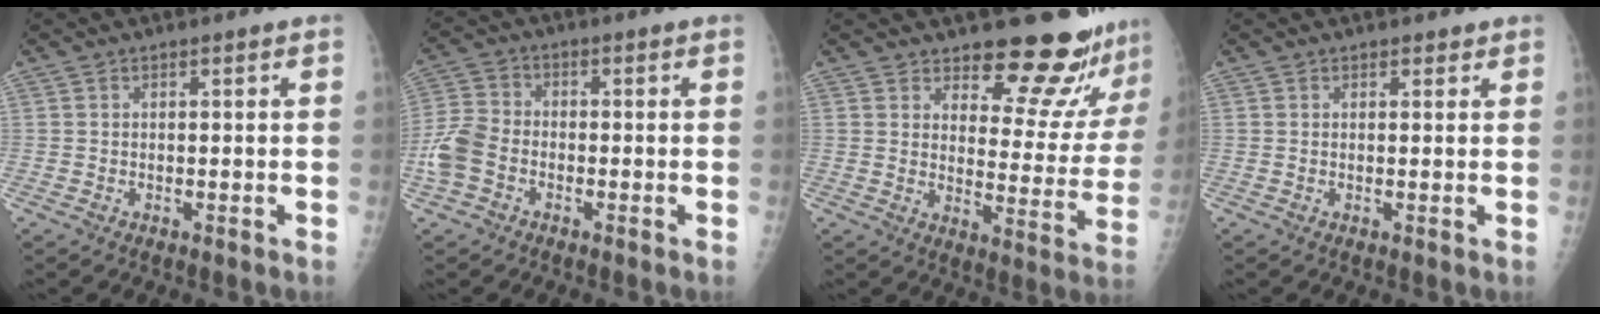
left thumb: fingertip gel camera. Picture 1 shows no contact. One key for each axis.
{"total": 7.3, "fx": -2.5, "fy": 5.4, "fz": 4.2, "tx": -0.094, "ty": 0.016, "tz": -0.056}
{"total": 15.4, "fx": 14.0, "fy": 4.2, "fz": 4.7, "tx": -0.010, "ty": -0.134, "tz": 0.171}
{"total": 1.0, "fx": 0.7, "fy": 0.6, "fz": 0.3, "tx": 0.004, "ty": -0.005, "tz": 0.007}